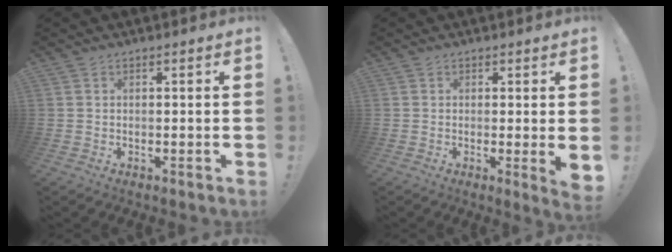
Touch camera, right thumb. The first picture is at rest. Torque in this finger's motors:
{"motor_torque": [-0.20, 0.66, 0.83, -0.11, 0.08]}